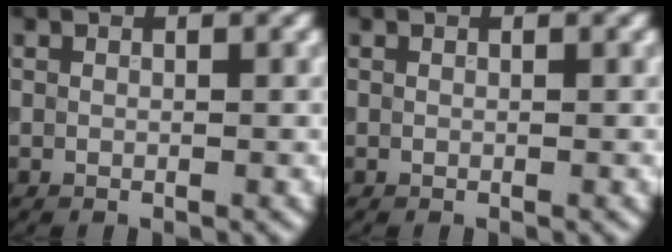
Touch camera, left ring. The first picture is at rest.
{"total": 0.0}